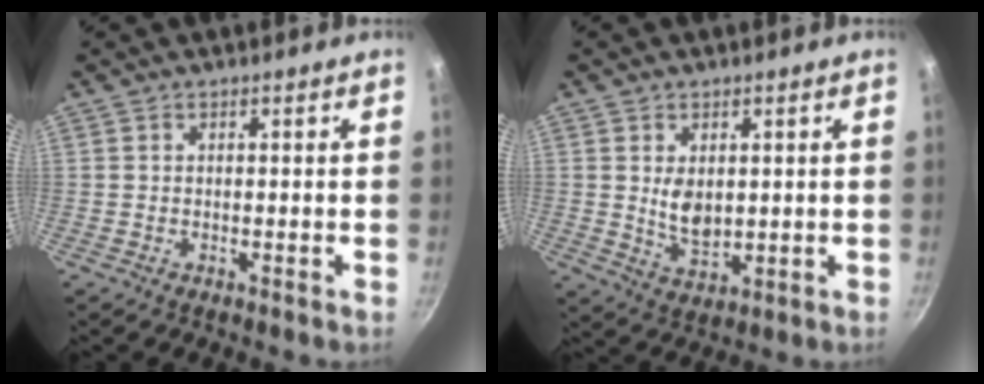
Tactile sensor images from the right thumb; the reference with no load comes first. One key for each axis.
{"total": 5.9, "fx": 1.0, "fy": 3.7, "fz": 4.5, "tx": -0.070, "ty": -0.019, "tz": 0.028}